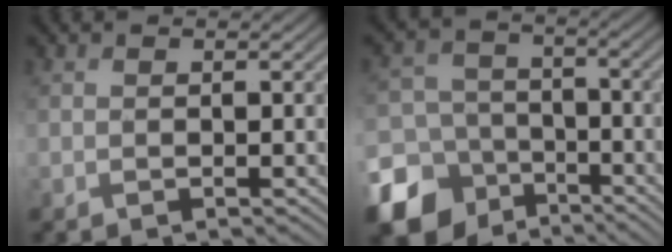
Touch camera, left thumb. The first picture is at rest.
{"total": 14.1, "force": [-8.4, 10.9, 3.3], "torque": [-0.111, -0.056, -0.159]}